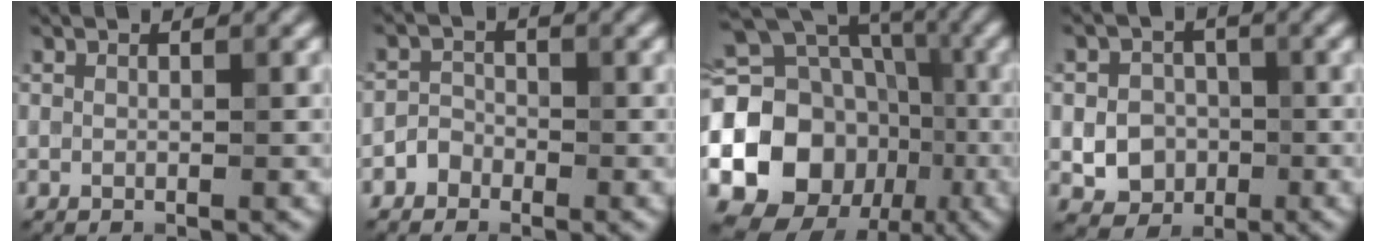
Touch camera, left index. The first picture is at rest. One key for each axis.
{"total": 1.5, "fx": -1.0, "fy": 1.1, "fz": 0.1, "tx": 0.006, "ty": 0.009, "tz": -0.019}
{"total": 18.4, "fx": -3.8, "fy": 16.0, "fz": 8.3, "tx": -0.169, "ty": 0.003, "tz": -0.091}
{"total": 4.2, "fx": -0.9, "fy": 3.6, "fz": 1.9, "tx": -0.016, "ty": -0.002, "tz": -0.027}